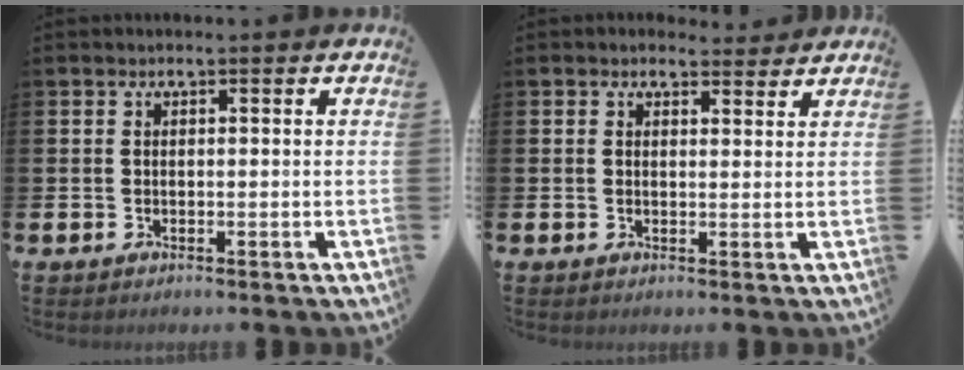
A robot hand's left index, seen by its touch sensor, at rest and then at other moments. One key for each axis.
{"total": 2.1, "fx": 2.0, "fy": 0.8, "fz": -0.1, "tx": 0.006, "ty": -0.007, "tz": 0.034}